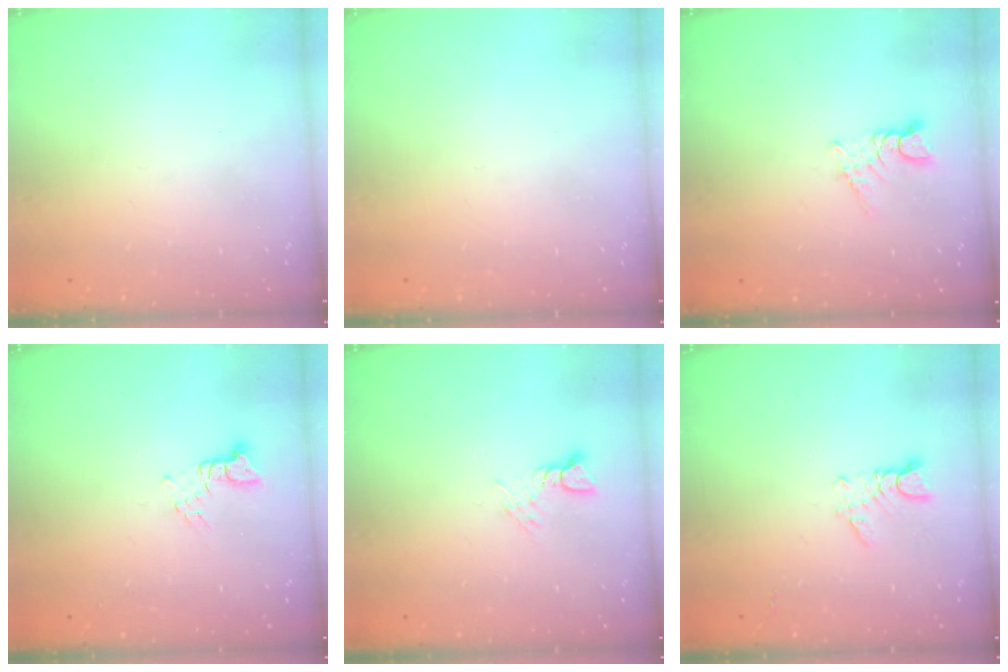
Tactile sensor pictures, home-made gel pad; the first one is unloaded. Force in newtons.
{"total": 0.0}
{"total": 3.7, "press": 3.6, "slide": 0.3}
{"total": 2.8, "press": 2.8, "slide": 0.3}
{"total": 4.2, "press": 4.1, "slide": 0.4}
{"total": 2.7, "press": 2.6, "slide": 0.3}